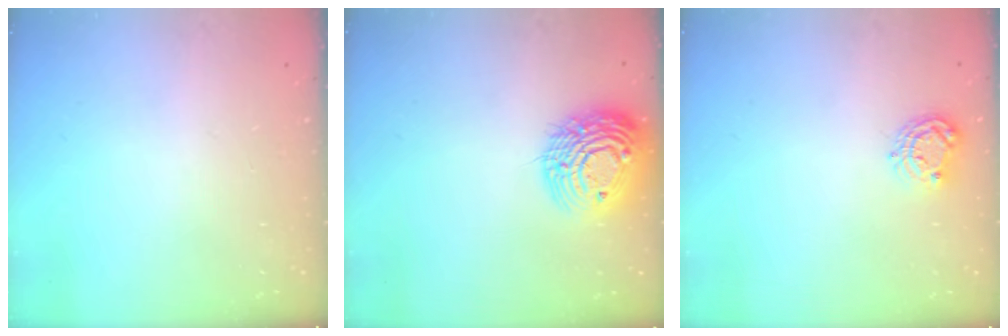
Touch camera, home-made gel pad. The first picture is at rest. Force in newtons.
{"total": 17.3, "press": 17.2, "slide": 1.7}
{"total": 6.8, "press": 6.8, "slide": 0.6}